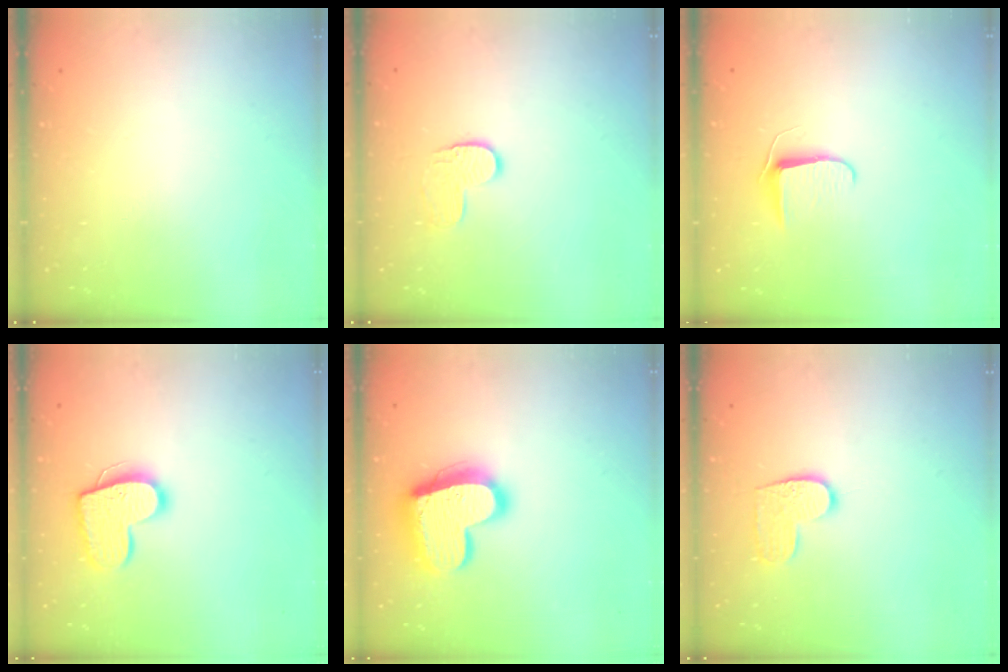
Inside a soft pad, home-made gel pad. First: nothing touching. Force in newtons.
{"total": 6.3, "press": 6.3, "slide": 0.4}
{"total": 6.4, "press": 6.3, "slide": 0.8}
{"total": 14.2, "press": 14.2, "slide": 1.0}
{"total": 18.2, "press": 18.2, "slide": 1.6}
{"total": 7.4, "press": 7.4, "slide": 0.2}